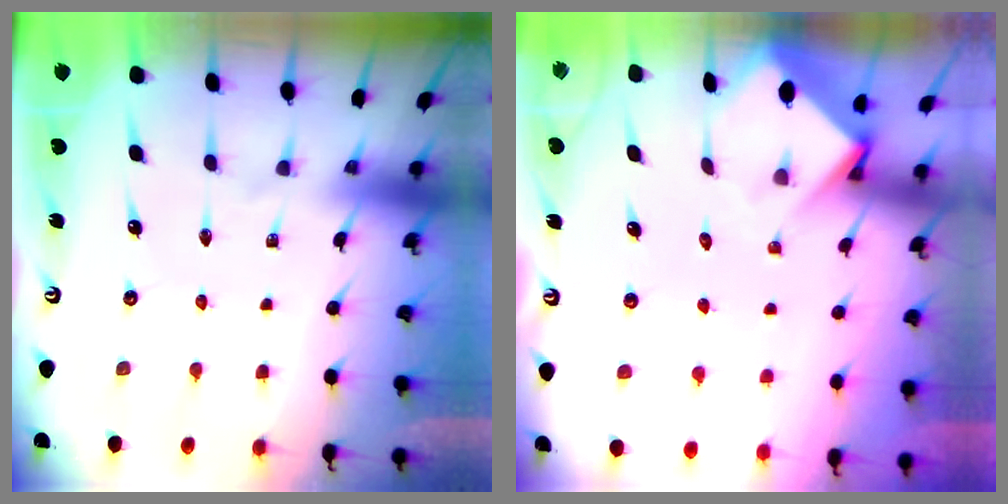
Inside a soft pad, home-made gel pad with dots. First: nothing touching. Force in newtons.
{"total": 3.7, "press": 3.7, "slide": 0.3}